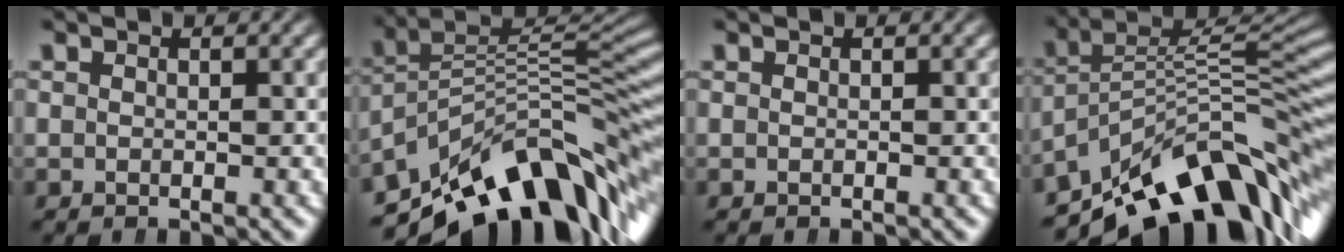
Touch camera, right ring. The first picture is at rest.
{"total": 17.8, "force": [-7.0, 10.2, 12.7], "torque": [-0.177, -0.031, -0.096]}
{"total": 0.0}
{"total": 16.6, "force": [-8.0, 9.0, 11.4], "torque": [-0.144, -0.028, -0.110]}